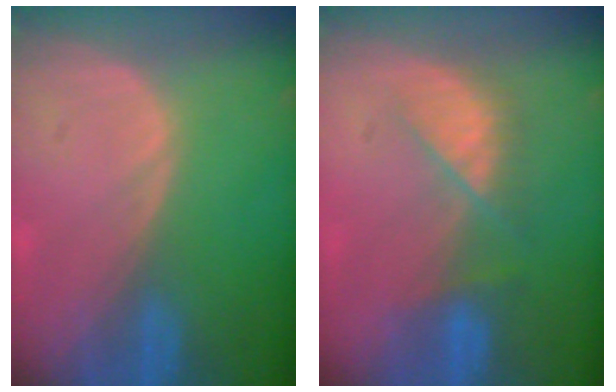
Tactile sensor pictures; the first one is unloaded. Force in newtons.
{"total": 5.0, "press": 5.0, "slide": 0.4}